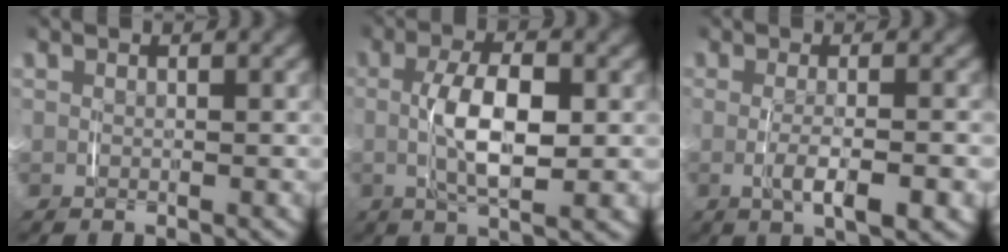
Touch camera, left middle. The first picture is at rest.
{"total": 5.3, "force": [-0.1, 1.5, 5.1], "torque": [-0.093, -0.006, 0.000]}
{"total": 3.0, "force": [-1.1, 0.1, 2.8], "torque": [-0.046, -0.006, -0.015]}